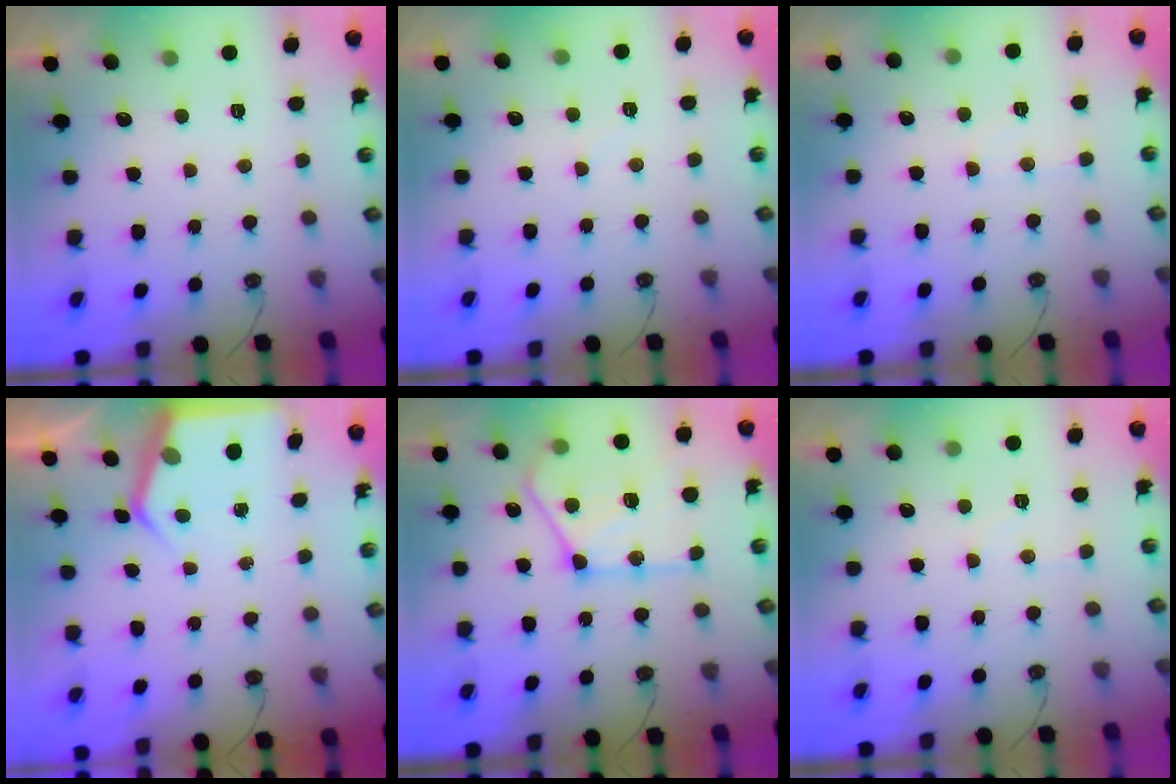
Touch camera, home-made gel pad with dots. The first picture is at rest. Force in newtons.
{"total": 2.1, "press": 2.1, "slide": 0.3}
{"total": 4.3, "press": 4.2, "slide": 0.6}
{"total": 5.3, "press": 5.3, "slide": 0.5}
{"total": 19.9, "press": 19.8, "slide": 2.2}
{"total": 4.2, "press": 4.1, "slide": 0.6}